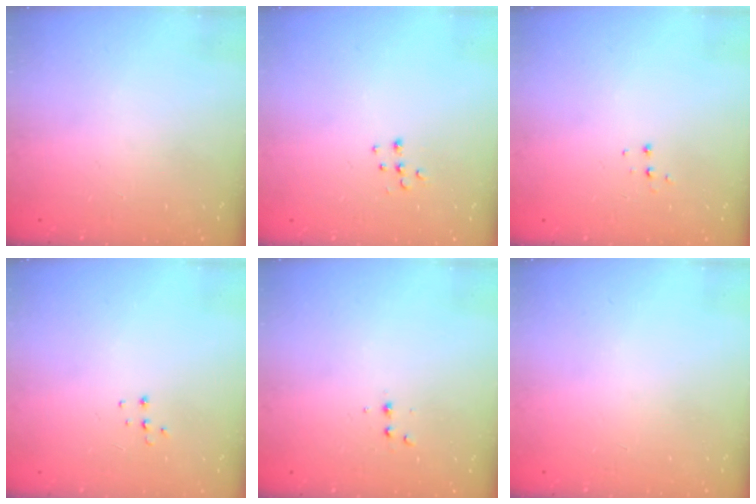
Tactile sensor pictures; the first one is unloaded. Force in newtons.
{"total": 6.7, "press": 6.7, "slide": 0.4}
{"total": 3.9, "press": 3.9, "slide": 0.4}
{"total": 3.7, "press": 3.7, "slide": 0.3}
{"total": 2.9, "press": 2.7, "slide": 1.1}
{"total": 0.0}